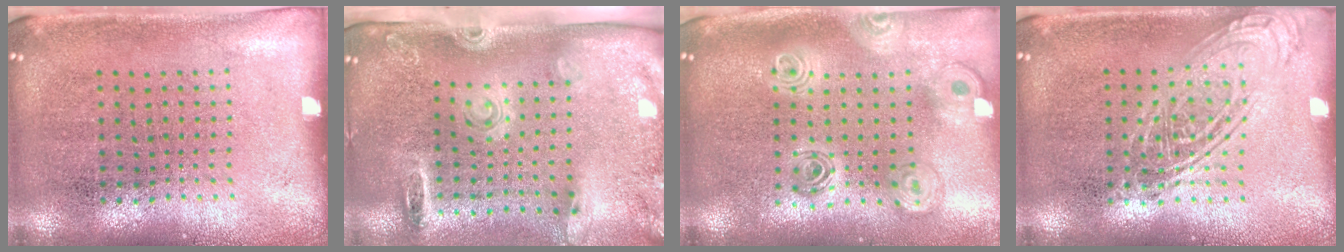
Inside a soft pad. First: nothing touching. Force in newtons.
{"total": 2.7, "press": 1.9, "slide": 1.9}
{"total": 2.1, "press": 1.7, "slide": 1.3}
{"total": 2.6, "press": 2.6, "slide": 0.3}